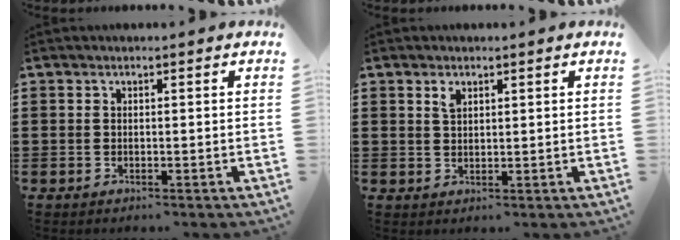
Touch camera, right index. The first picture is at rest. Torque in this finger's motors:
{"motor_torque": [0.22, -0.15, 0.07, 0.04]}